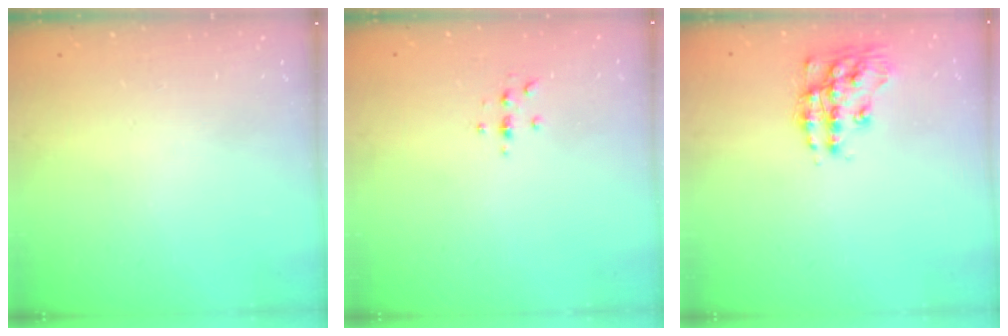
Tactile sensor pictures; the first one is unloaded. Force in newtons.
{"total": 2.3, "press": 2.2, "slide": 0.2}
{"total": 13.7, "press": 13.7, "slide": 0.6}